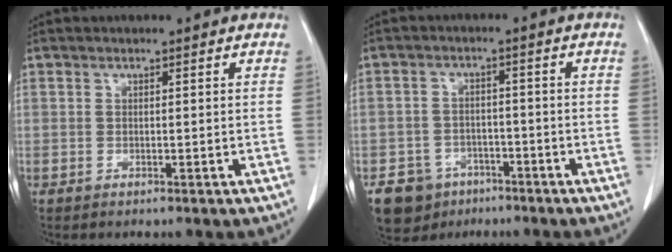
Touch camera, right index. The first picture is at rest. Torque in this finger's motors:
{"motor_torque": [-0.10, -0.03, -0.36, -0.21]}